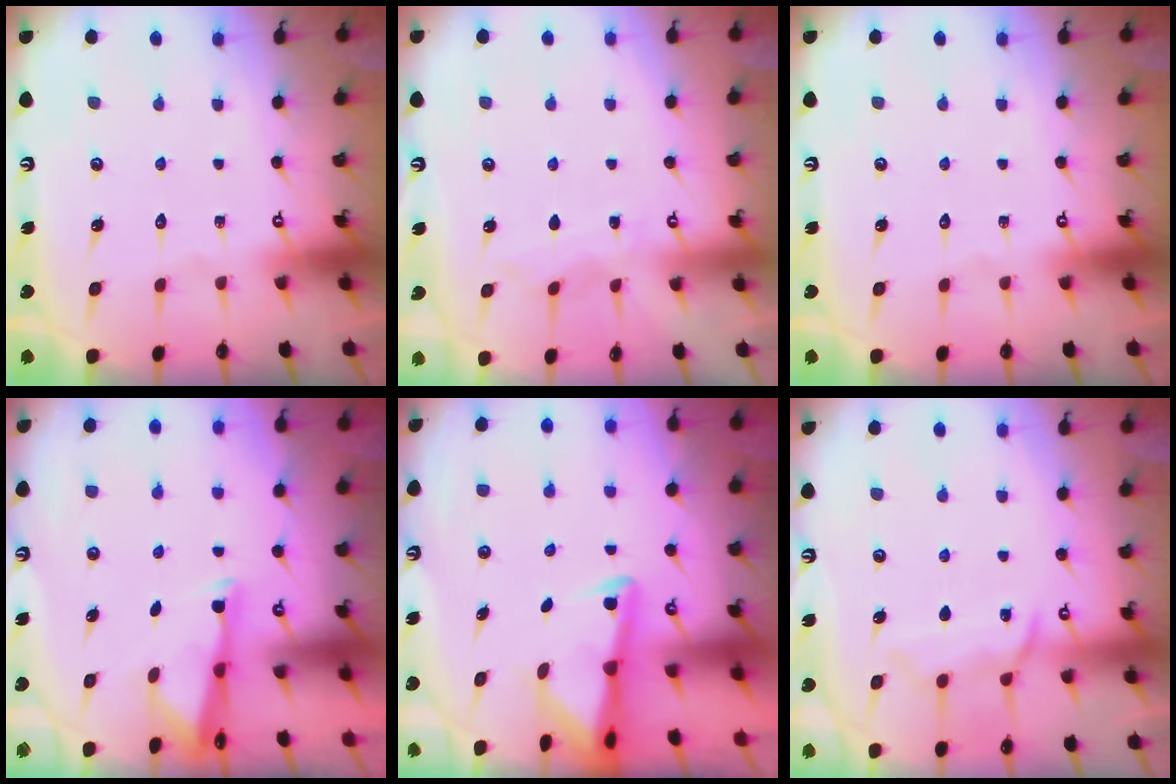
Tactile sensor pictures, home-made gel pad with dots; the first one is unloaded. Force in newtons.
{"total": 4.7, "press": 4.7, "slide": 0.6}
{"total": 0.0}
{"total": 3.0, "press": 2.9, "slide": 0.5}
{"total": 2.8, "press": 2.7, "slide": 0.7}
{"total": 10.7, "press": 10.7, "slide": 0.9}